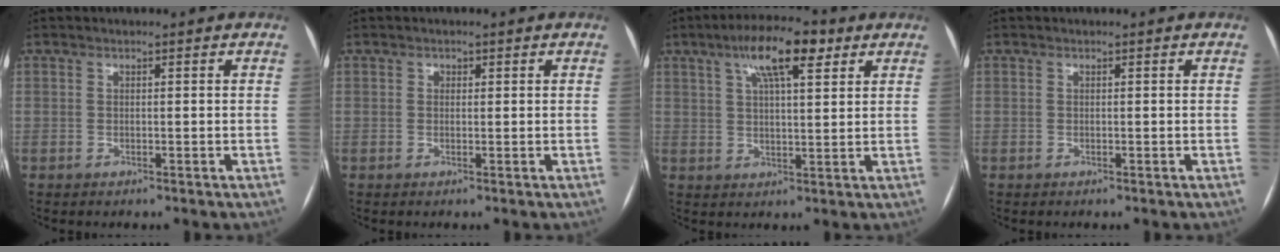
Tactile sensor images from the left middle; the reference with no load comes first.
{"total": 0.7, "force": [0.3, 0.6, 0.2], "torque": [-0.001, 0.000, 0.003]}
{"total": 9.9, "force": [5.2, 2.5, 8.0], "torque": [-0.142, 0.022, 0.083]}
{"total": 0.0}